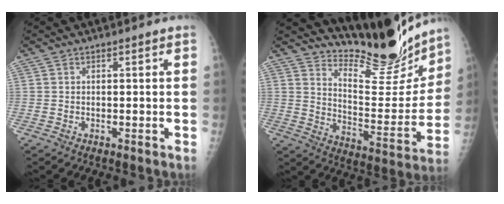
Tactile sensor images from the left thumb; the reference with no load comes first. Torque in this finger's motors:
{"motor_torque": [0.25, -0.16, 0.13, -0.25, -0.04]}